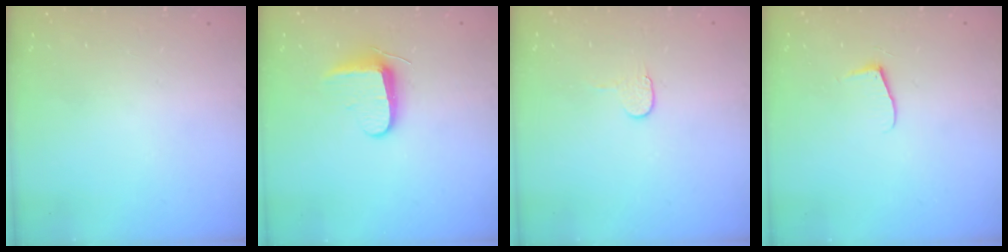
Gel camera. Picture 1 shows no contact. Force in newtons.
{"total": 8.7, "press": 8.6, "slide": 1.4}
{"total": 4.1, "press": 4.1, "slide": 0.4}
{"total": 5.2, "press": 5.2, "slide": 0.5}